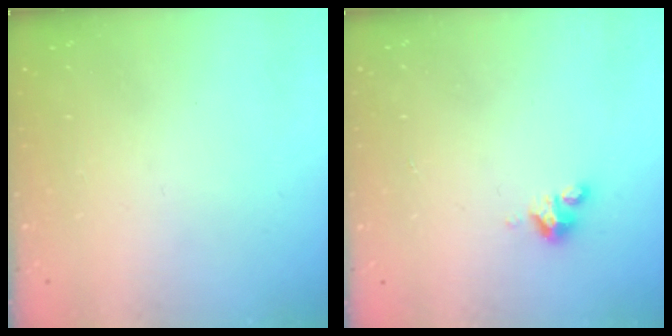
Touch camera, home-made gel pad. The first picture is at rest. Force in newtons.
{"total": 3.6, "press": 3.6, "slide": 0.4}